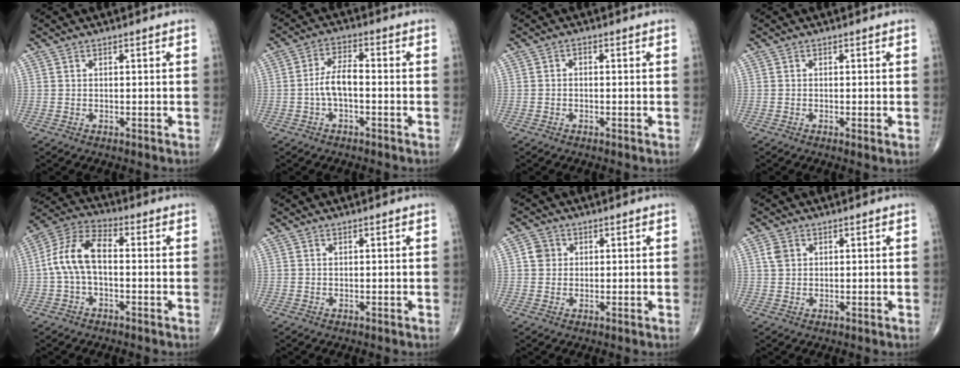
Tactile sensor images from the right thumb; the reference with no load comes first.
{"total": 5.4, "force": [-1.2, 2.4, 4.7], "torque": [-0.089, 0.024, -0.028]}
{"total": 0.9, "force": [-0.3, 0.5, 0.6], "torque": [-0.005, 0.005, -0.010]}
{"total": 1.1, "force": [-0.3, 0.1, 1.0], "torque": [-0.024, -0.005, -0.009]}
{"total": 10.3, "force": [-0.5, 5.6, 8.7], "torque": [-0.176, 0.036, -0.018]}
{"total": 0.0}
{"total": 3.0, "force": [0.6, 2.8, 1.1], "torque": [-0.003, 0.003, 0.006]}
{"total": 2.4, "force": [0.9, 1.9, 1.2], "torque": [-0.020, 0.002, 0.017]}